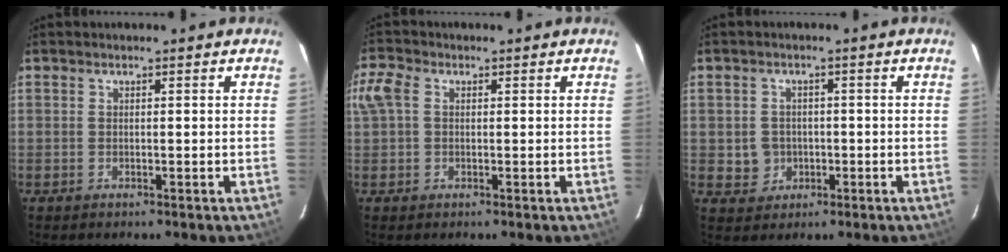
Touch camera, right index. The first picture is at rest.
{"total": 4.0, "force": [0.5, 2.9, 2.7], "torque": [-0.061, 0.012, 0.006]}
{"total": 4.3, "force": [-0.6, 4.2, 0.8], "torque": [-0.022, 0.012, 0.002]}